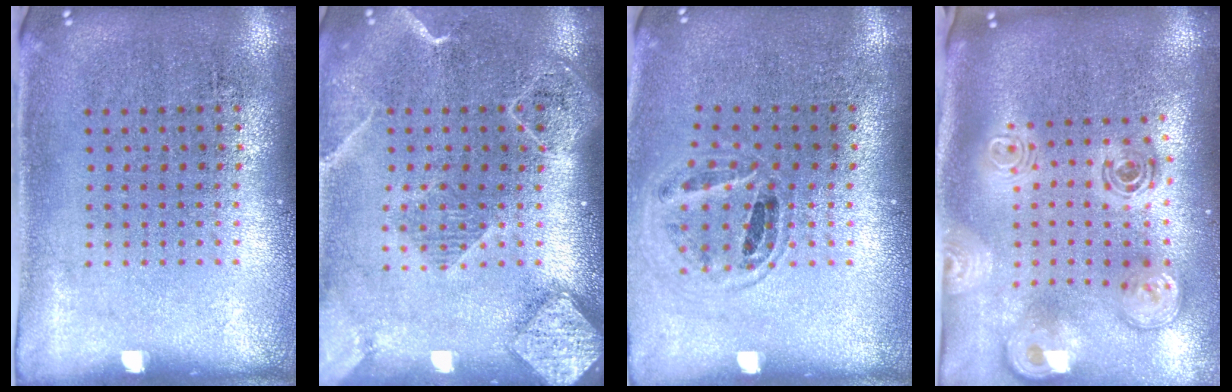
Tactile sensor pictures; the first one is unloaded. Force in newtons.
{"total": 2.2, "press": 1.9, "slide": 1.1}
{"total": 0.9, "press": 0.9, "slide": 0.2}
{"total": 3.0, "press": 2.1, "slide": 2.1}